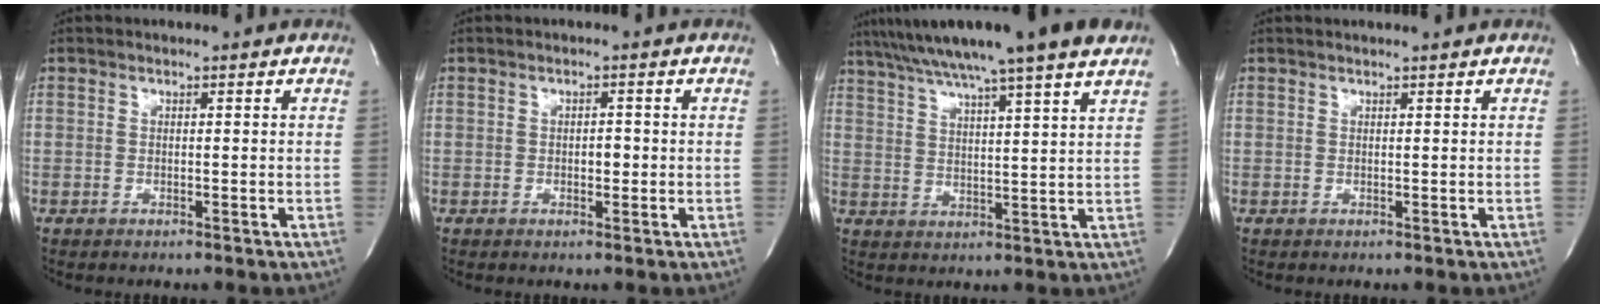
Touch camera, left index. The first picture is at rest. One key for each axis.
{"total": 1.4, "fx": -0.2, "fy": 0.8, "fz": 1.1, "tx": -0.013, "ty": 0.002, "tz": -0.004}
{"total": 16.7, "fx": 13.5, "fy": -0.7, "fz": 9.7, "tx": -0.169, "ty": 0.026, "tz": 0.195}
{"total": 1.5, "fx": 1.4, "fy": -0.2, "fz": 0.4, "tx": -0.002, "ty": 0.008, "tz": 0.022}